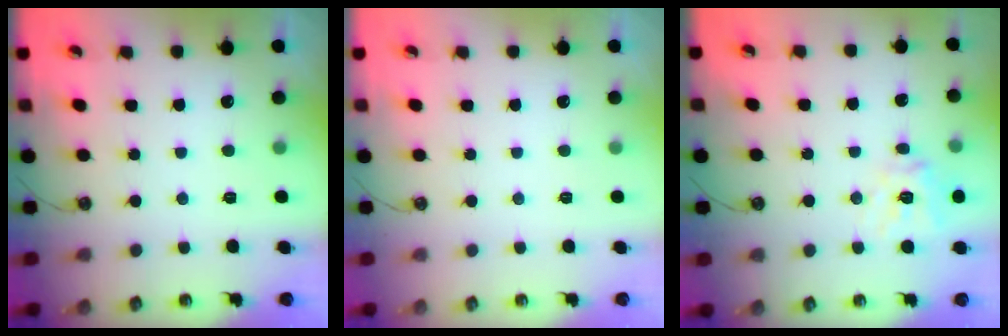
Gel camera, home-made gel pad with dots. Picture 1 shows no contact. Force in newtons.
{"total": 0.0}
{"total": 12.8, "press": 12.6, "slide": 1.7}